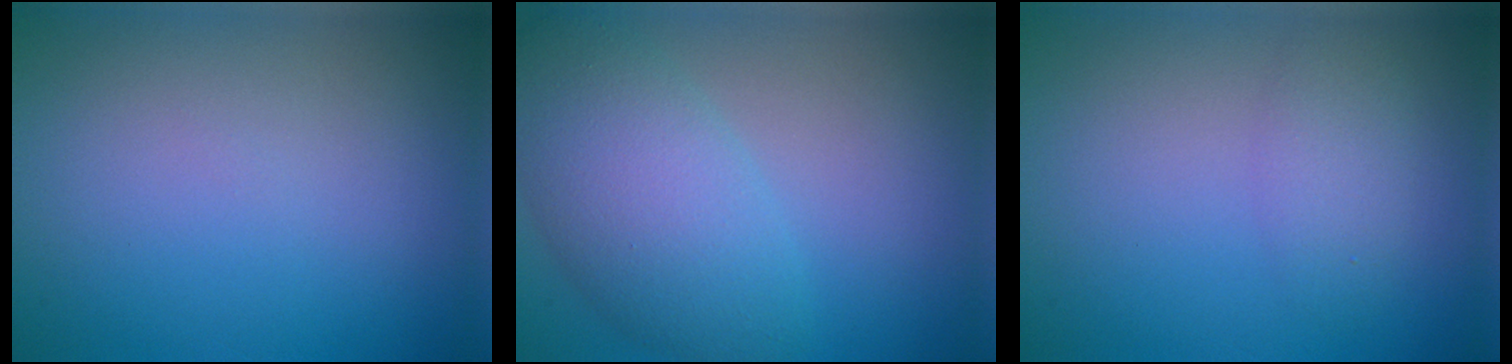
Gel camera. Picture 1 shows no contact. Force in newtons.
{"total": 6.3, "press": 6.3, "slide": 0.2}
{"total": 2.1, "press": 2.1, "slide": 0.1}